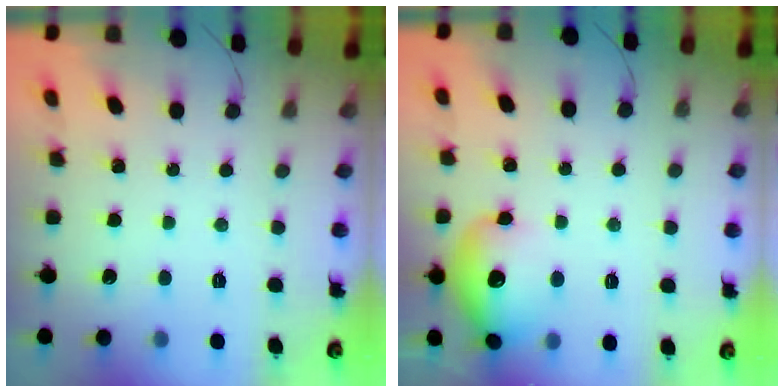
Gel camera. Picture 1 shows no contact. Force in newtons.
{"total": 18.2, "press": 15.1, "slide": 10.1}